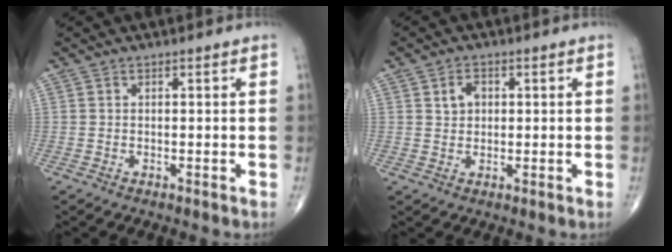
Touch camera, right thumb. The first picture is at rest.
{"total": 3.1, "force": [0.9, 2.3, 1.8], "torque": [-0.020, 0.001, 0.015]}